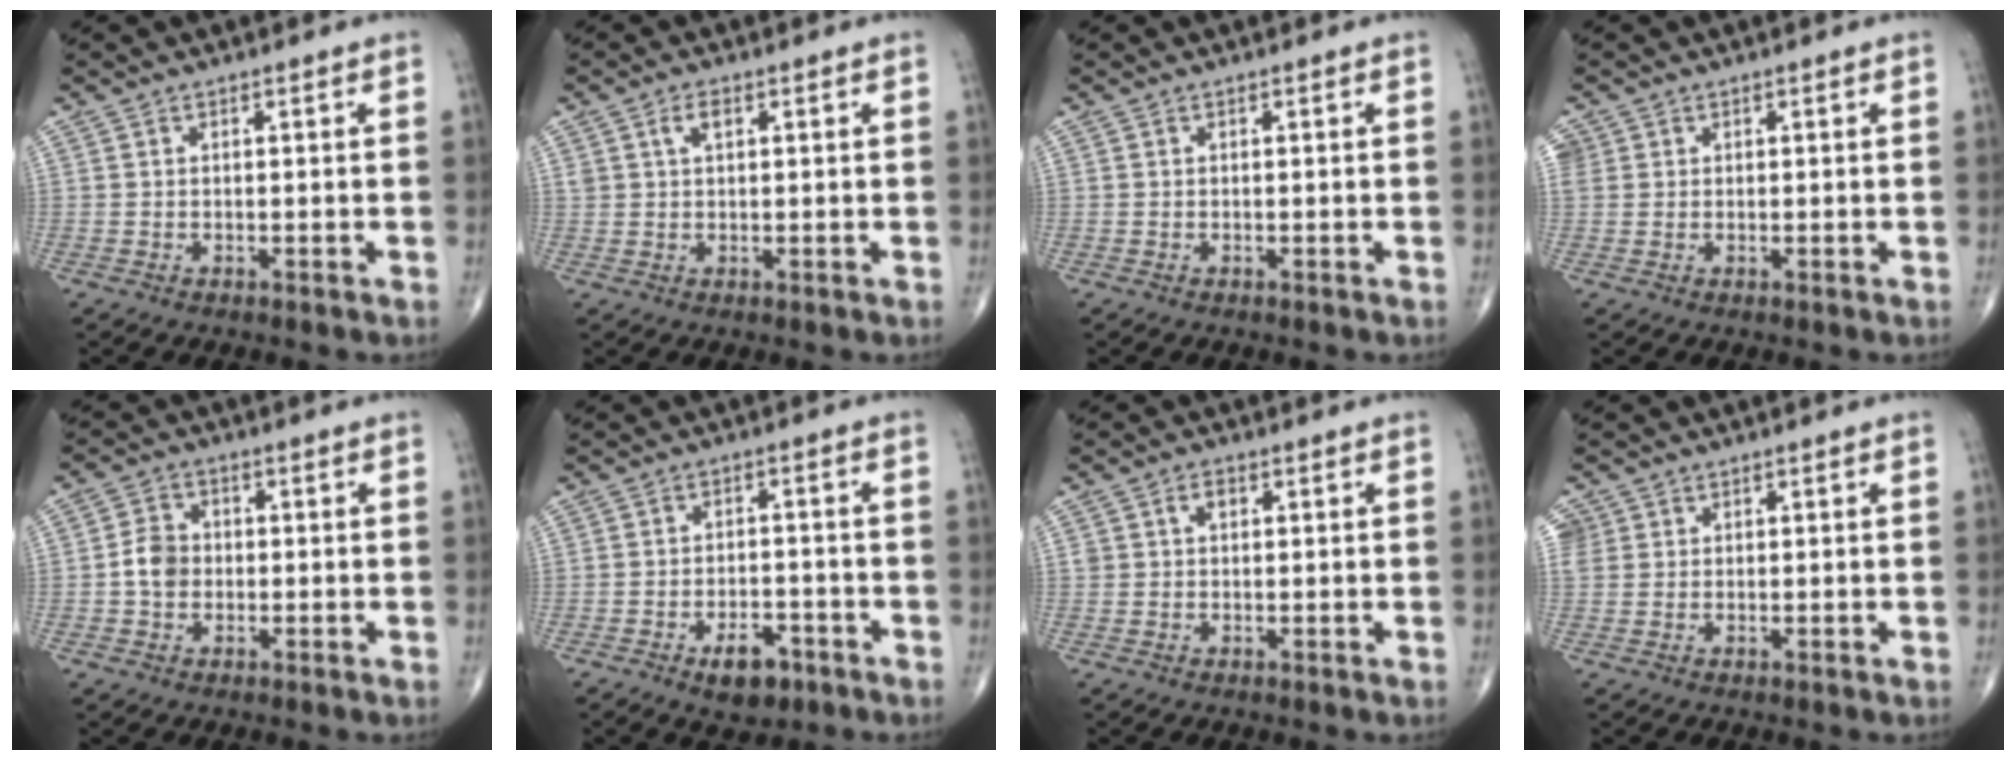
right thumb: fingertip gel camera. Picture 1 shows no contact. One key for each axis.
{"total": 2.7, "fx": 1.2, "fy": 1.5, "fz": 2.0, "tx": -0.033, "ty": 0.003, "tz": 0.023}
{"total": 0.0}
{"total": 2.5, "fx": 0.9, "fy": 2.2, "fz": 0.6, "tx": -0.004, "ty": 0.007, "tz": 0.021}
{"total": 4.8, "fx": -0.5, "fy": 4.0, "fz": 2.6, "tx": -0.039, "ty": 0.011, "tz": -0.016}
{"total": 6.2, "fx": -3.5, "fy": 3.3, "fz": 3.9, "tx": -0.042, "ty": 0.020, "tz": -0.051}
{"total": 2.2, "fx": 0.7, "fy": 1.6, "fz": 1.4, "tx": -0.014, "ty": 0.003, "tz": 0.011}
{"total": 3.4, "fx": 1.3, "fy": 3.1, "fz": 0.7, "tx": -0.005, "ty": 0.009, "tz": 0.030}